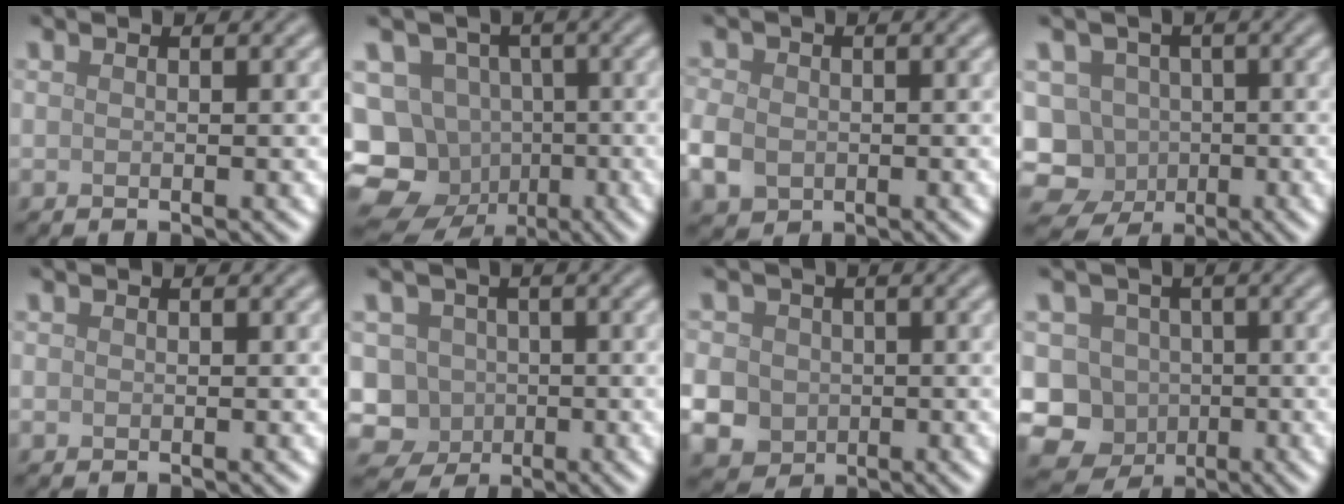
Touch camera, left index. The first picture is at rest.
{"total": 15.2, "force": [-6.3, 13.0, 4.6], "torque": [-0.105, -0.004, -0.106]}
{"total": 3.4, "force": [-0.9, 2.8, 1.8], "torque": [-0.046, -0.005, -0.018]}
{"total": 10.4, "force": [-4.0, 9.2, 2.8], "torque": [-0.045, 0.000, -0.089]}
{"total": 0.0}
{"total": 7.2, "force": [-1.9, 6.7, 1.9], "torque": [-0.032, 0.011, -0.061]}
{"total": 8.9, "force": [-1.2, 8.3, 3.0], "torque": [-0.082, -0.006, -0.051]}
{"total": 10.0, "force": [-2.6, 9.3, 2.8], "torque": [-0.041, 0.012, -0.078]}